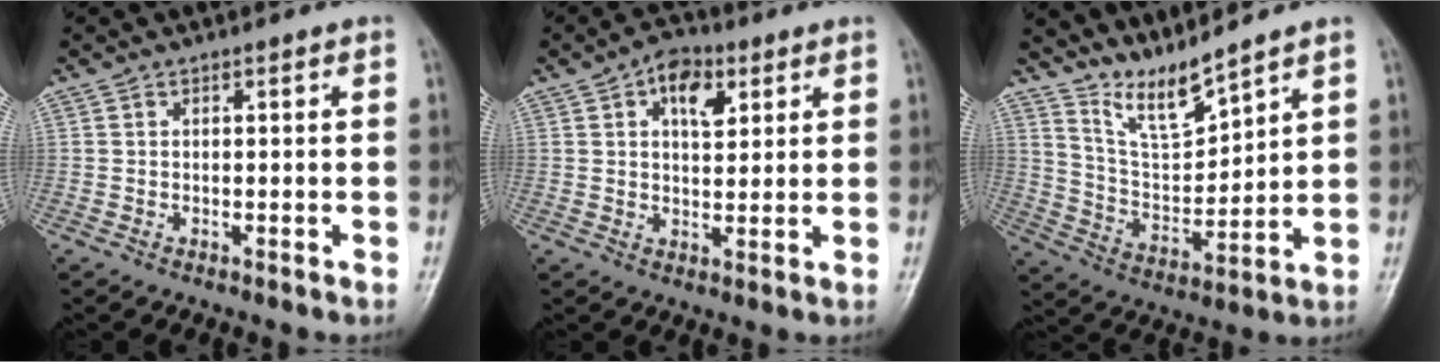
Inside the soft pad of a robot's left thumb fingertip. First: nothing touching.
{"total": 7.2, "force": [3.0, 4.2, 5.0], "torque": [-0.055, -0.005, 0.042]}
{"total": 8.2, "force": [7.6, 0.5, 3.1], "torque": [-0.058, -0.066, 0.161]}